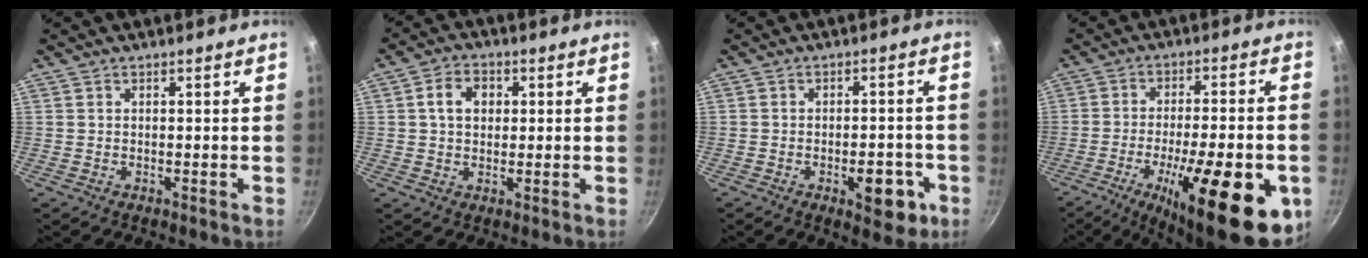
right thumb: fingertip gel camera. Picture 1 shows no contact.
{"total": 5.7, "force": [1.2, 4.4, 3.5], "torque": [-0.040, 0.008, 0.014]}
{"total": 8.3, "force": [-3.2, 4.1, 6.5], "torque": [-0.055, 0.015, -0.036]}
{"total": 24.5, "force": [-9.1, 7.7, 21.4], "torque": [-0.286, 0.010, -0.130]}